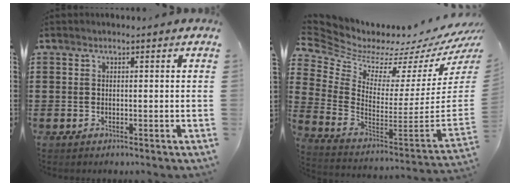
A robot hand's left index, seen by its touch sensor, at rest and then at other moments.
{"total": 2.5, "force": [2.2, 1.1, 0.2], "torque": [-0.020, -0.058, 0.029]}